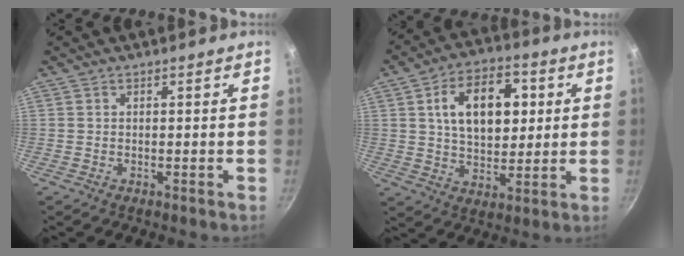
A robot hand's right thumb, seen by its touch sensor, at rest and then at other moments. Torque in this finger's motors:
{"motor_torque": [-0.77, 1.19, 0.79, 0.59, 0.11]}